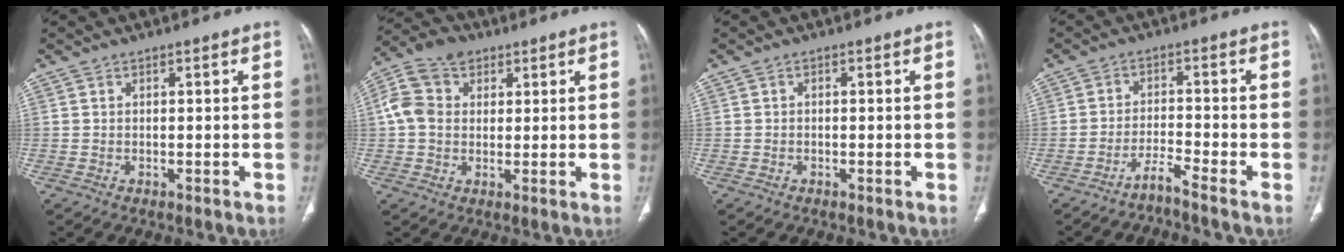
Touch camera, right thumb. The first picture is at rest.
{"total": 9.6, "force": [2.3, 7.7, 5.2], "torque": [-0.096, 0.021, 0.035]}
{"total": 0.0}
{"total": 3.2, "force": [-2.9, -0.8, 1.2], "torque": [-0.030, 0.013, -0.060]}